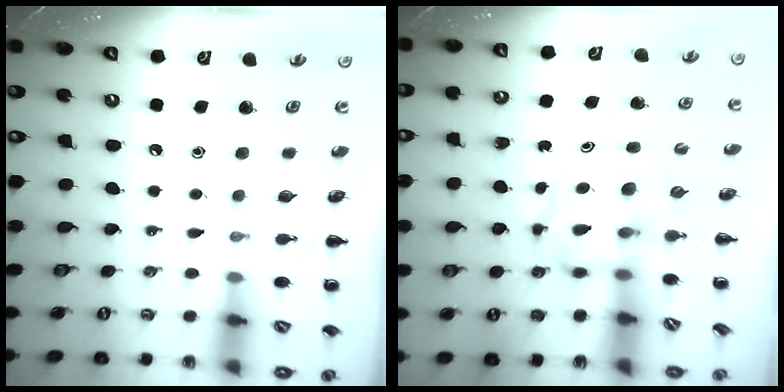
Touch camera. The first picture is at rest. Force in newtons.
{"total": 3.4, "press": 3.4, "slide": 0.3}